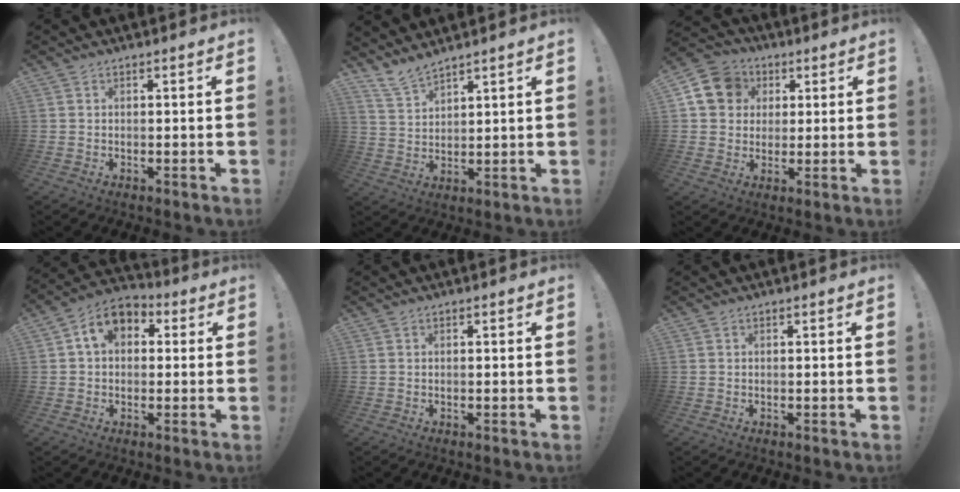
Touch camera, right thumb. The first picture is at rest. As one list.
[{"total": 6.7, "force": [6.2, 1.6, 2.3], "torque": [-0.060, -0.034, 0.120]}, {"total": 12.5, "force": [3.4, 10.9, 4.9], "torque": [-0.065, 0.000, 0.073]}, {"total": 8.9, "force": [2.7, 6.5, 5.5], "torque": [-0.094, 0.010, 0.055]}, {"total": 0.0}, {"total": 0.0}]